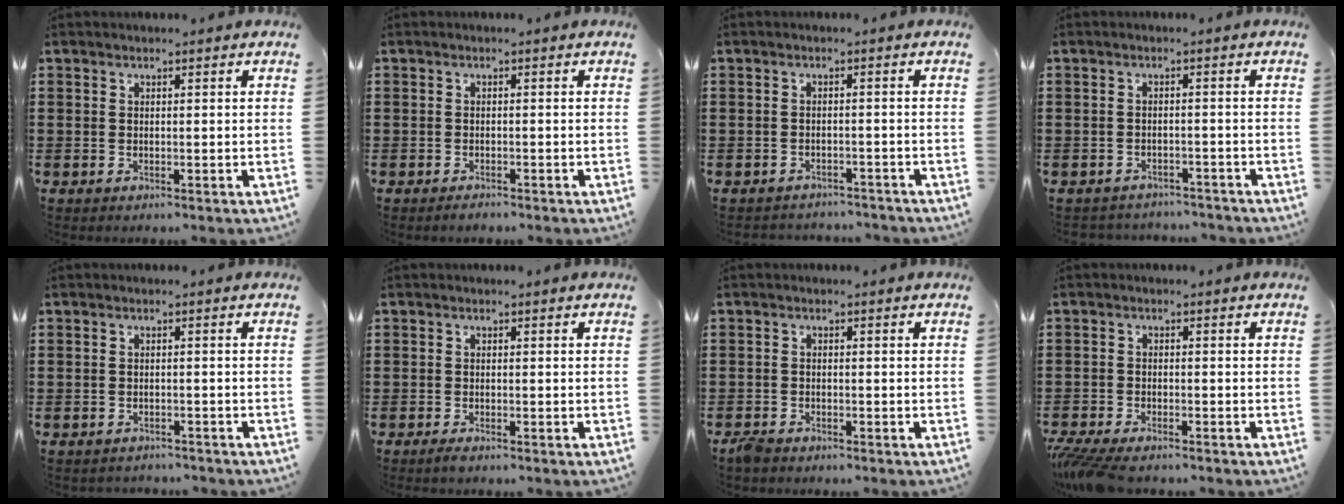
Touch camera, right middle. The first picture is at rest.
{"total": 0.9, "force": [-0.8, 0.2, 0.2], "torque": [-0.006, -0.003, -0.016]}
{"total": 1.9, "force": [-1.9, 0.2, 0.0], "torque": [-0.007, -0.004, -0.041]}
{"total": 2.0, "force": [-2.0, 0.2, -0.1], "torque": [-0.007, -0.003, -0.044]}
{"total": 1.1, "force": [-1.1, 0.1, 0.0], "torque": [-0.005, -0.001, -0.023]}
{"total": 0.9, "force": [-0.8, 0.2, 0.4], "torque": [-0.011, -0.006, -0.014]}
{"total": 1.7, "force": [-1.6, 0.6, 0.3], "torque": [-0.018, -0.001, -0.035]}
{"total": 3.7, "force": [-3.3, 0.6, 1.5], "torque": [-0.047, -0.009, -0.070]}